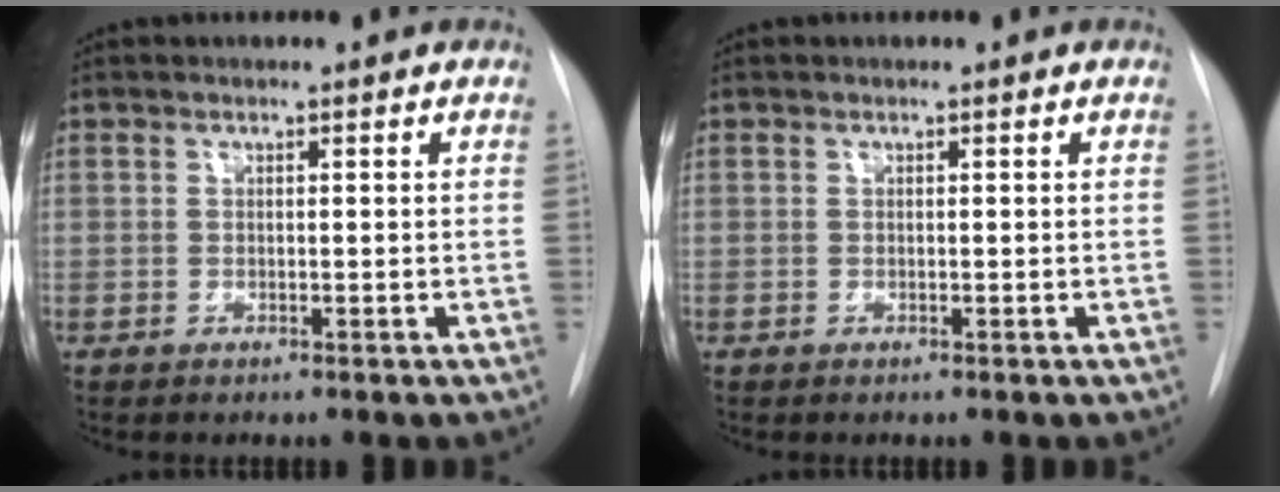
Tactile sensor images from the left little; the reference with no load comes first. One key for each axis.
{"total": 0.0}